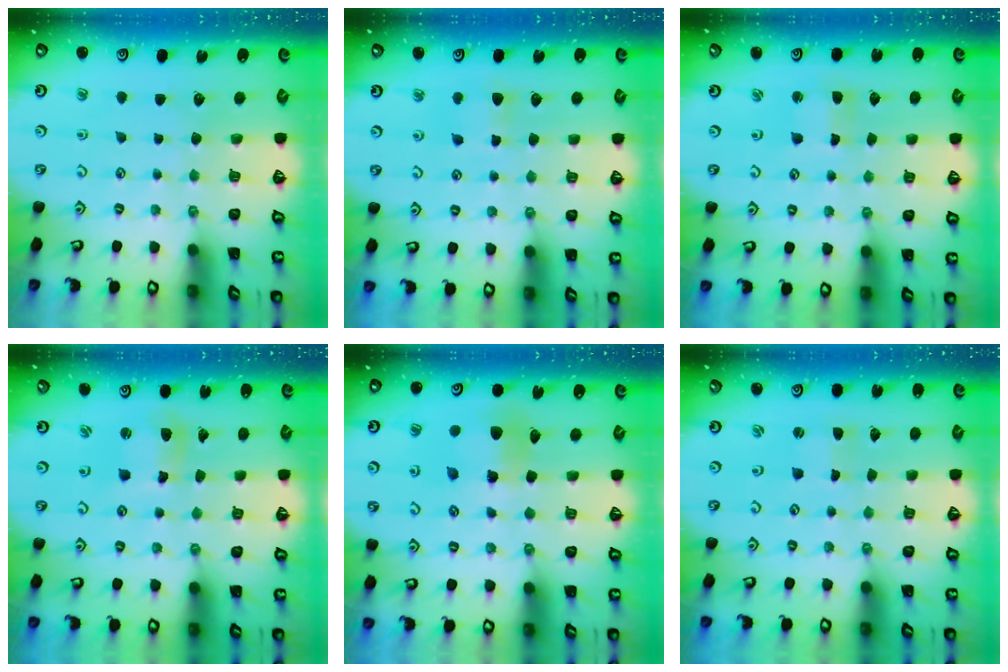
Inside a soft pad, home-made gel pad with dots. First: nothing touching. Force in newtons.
{"total": 4.1, "press": 4.1, "slide": 0.8}
{"total": 2.2, "press": 2.2, "slide": 0.3}
{"total": 5.4, "press": 5.4, "slide": 1.0}
{"total": 7.4, "press": 7.4, "slide": 0.7}
{"total": 0.0}